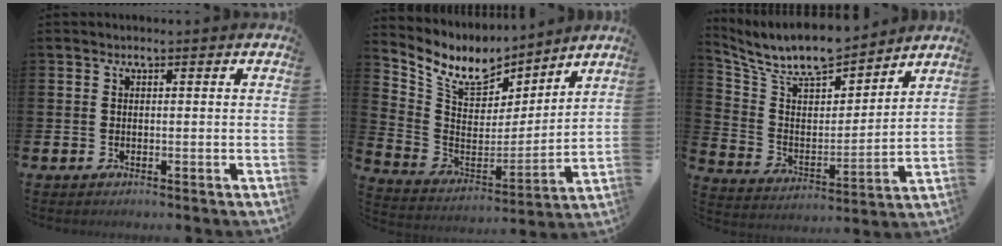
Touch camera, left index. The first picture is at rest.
{"total": 9.8, "force": [8.4, 4.2, 2.5], "torque": [-0.093, -0.060, 0.150]}
{"total": 9.3, "force": [8.5, 2.6, 2.5], "torque": [-0.085, -0.067, 0.147]}